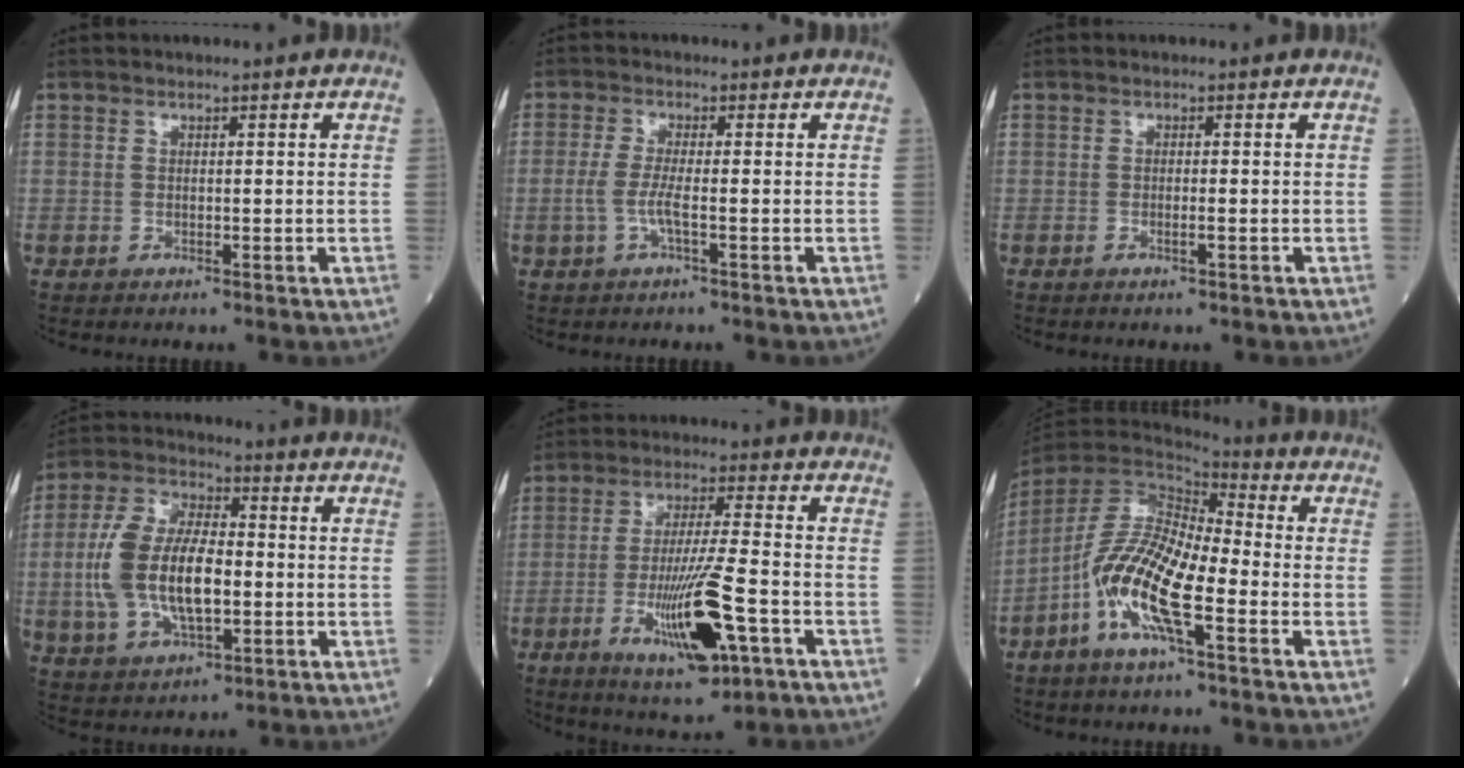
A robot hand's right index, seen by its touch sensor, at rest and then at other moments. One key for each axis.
{"total": 3.4, "fx": -0.9, "fy": 0.4, "fz": 3.3, "tx": -0.075, "ty": -0.003, "tz": -0.022}
{"total": 1.0, "fx": -0.4, "fy": 0.0, "fz": 0.9, "tx": -0.019, "ty": -0.001, "tz": -0.006}
{"total": 14.7, "fx": -1.4, "fy": 6.4, "fz": 13.1, "tx": -0.278, "ty": 0.012, "tz": -0.023}
{"total": 13.0, "fx": -4.8, "fy": 1.3, "fz": 12.0, "tx": -0.221, "ty": -0.019, "tz": -0.078}
{"total": 13.4, "fx": -4.8, "fy": 2.7, "fz": 12.2, "tx": -0.254, "ty": -0.005, "tz": -0.099}